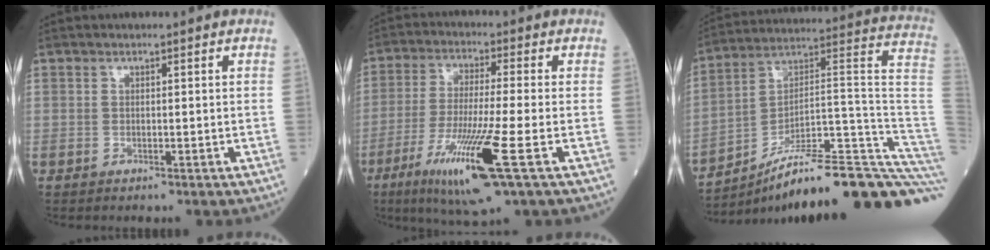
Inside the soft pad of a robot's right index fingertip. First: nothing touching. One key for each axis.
{"total": 13.6, "fx": -5.8, "fy": -0.1, "fz": 12.3, "tx": -0.245, "ty": -0.035, "tz": -0.104}
{"total": 26.5, "fx": -20.5, "fy": 0.9, "fz": 16.9, "tx": -0.132, "ty": 0.048, "tz": -0.304}